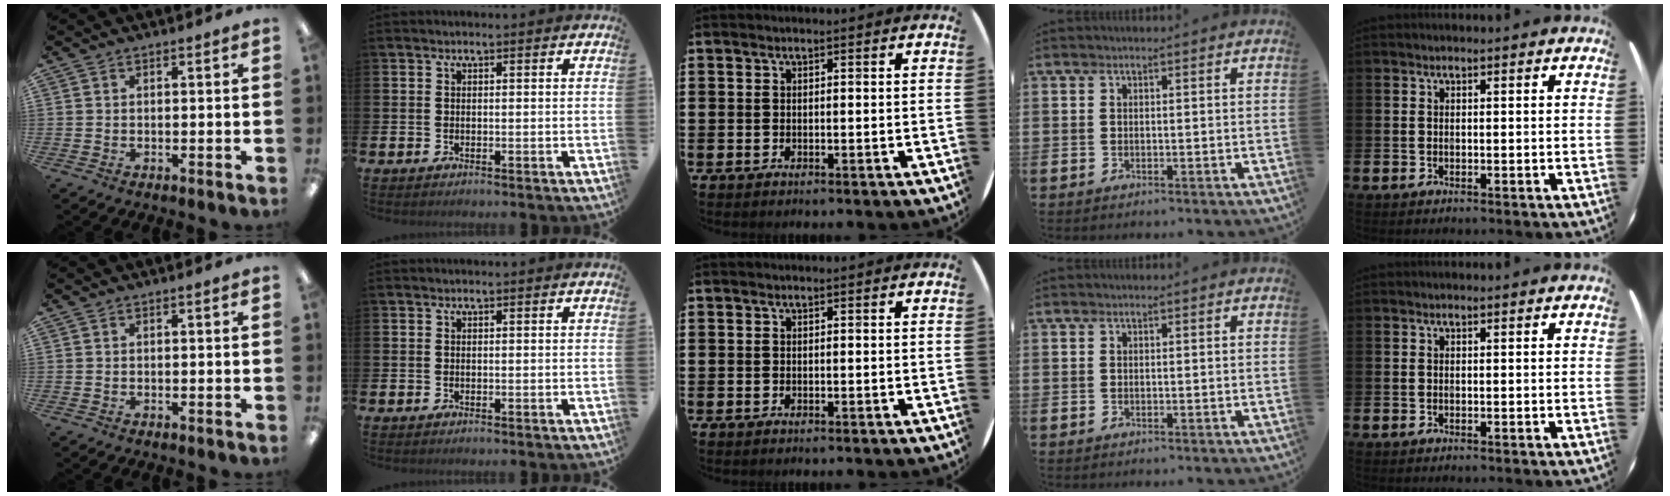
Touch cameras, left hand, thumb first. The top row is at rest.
{}